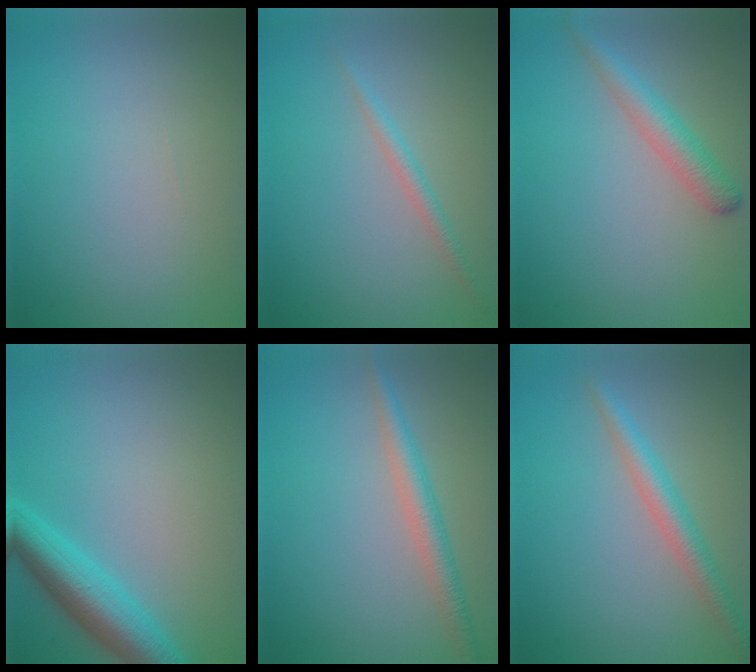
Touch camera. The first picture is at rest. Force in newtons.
{"total": 1.4, "press": 1.4, "slide": 0.1}
{"total": 2.8, "press": 2.8, "slide": 0.1}
{"total": 5.2, "press": 5.1, "slide": 0.2}
{"total": 2.8, "press": 2.8, "slide": 0.1}
{"total": 2.9, "press": 2.9, "slide": 0.2}